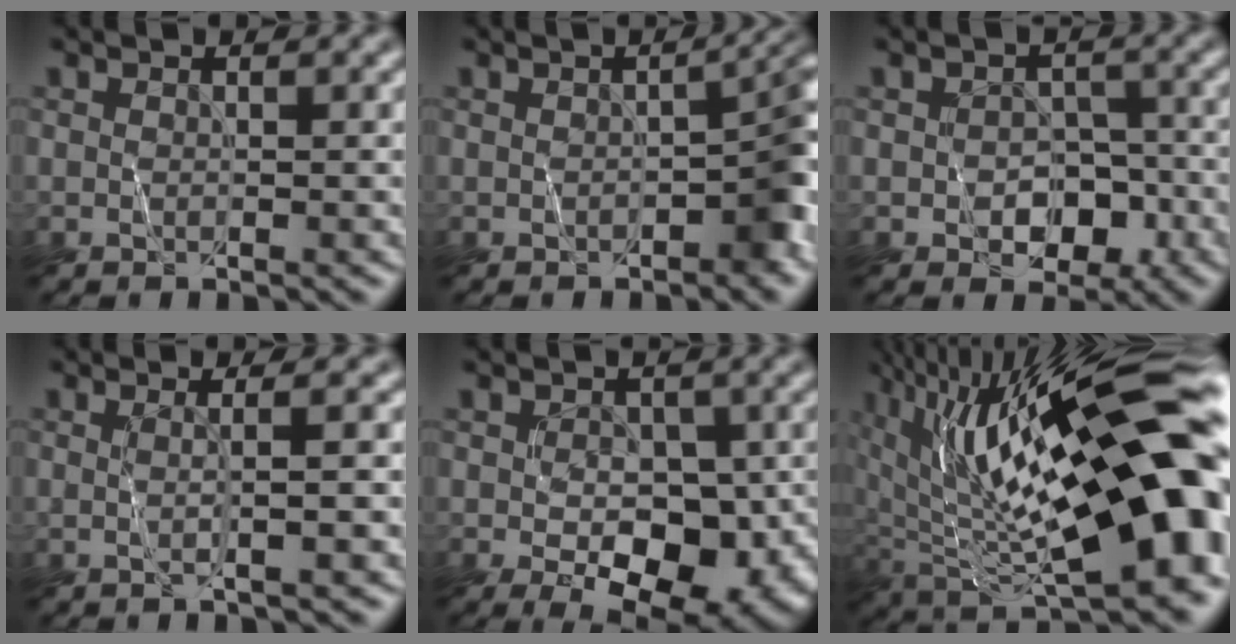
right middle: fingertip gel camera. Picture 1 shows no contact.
{"total": 4.7, "force": [-0.8, 1.6, 4.3], "torque": [-0.048, 0.007, -0.006]}
{"total": 3.7, "force": [-1.4, 2.4, 2.4], "torque": [-0.035, -0.003, -0.018]}
{"total": 2.8, "force": [0.1, 0.8, 2.6], "torque": [-0.032, 0.004, -0.022]}
{"total": 8.5, "force": [-2.5, 4.7, 6.6], "torque": [-0.081, -0.002, -0.038]}
{"total": 20.1, "force": [2.2, 7.4, 18.6], "torque": [-0.280, 0.020, 0.044]}